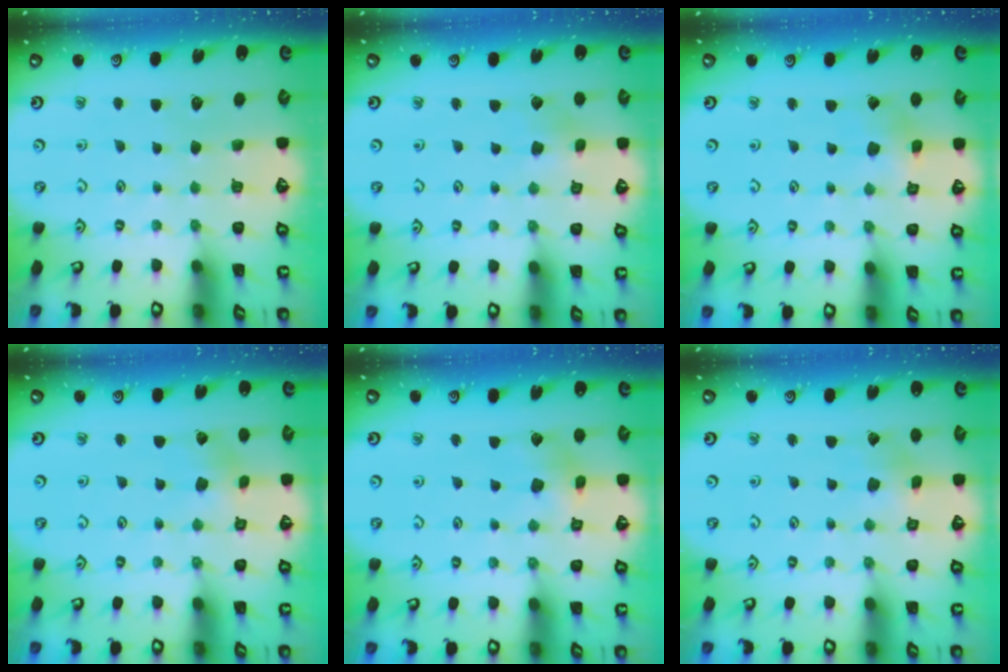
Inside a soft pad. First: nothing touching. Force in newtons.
{"total": 3.1, "press": 3.0, "slide": 0.5}
{"total": 2.7, "press": 2.7, "slide": 0.2}
{"total": 1.7, "press": 1.7, "slide": 0.2}
{"total": 6.2, "press": 6.1, "slide": 0.8}
{"total": 2.1, "press": 2.1, "slide": 0.2}